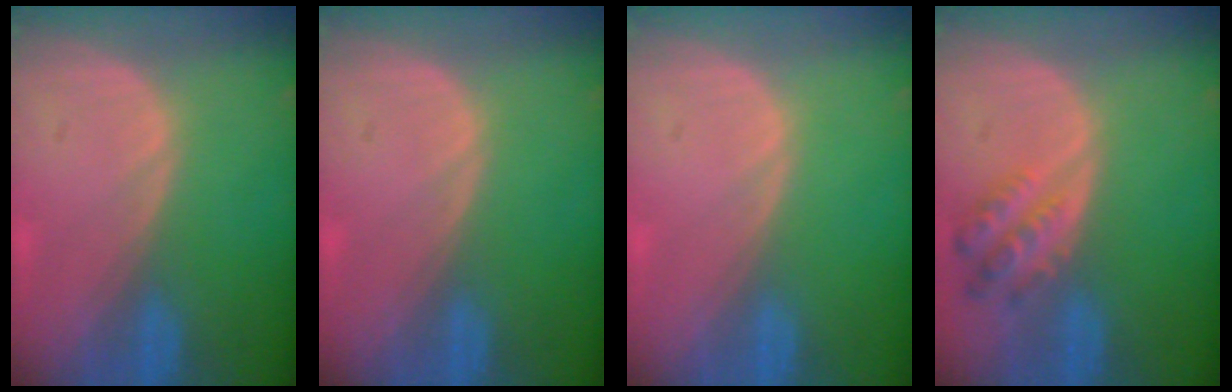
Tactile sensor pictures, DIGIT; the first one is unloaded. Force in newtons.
{"total": 0.0}
{"total": 0.0}
{"total": 4.9, "press": 4.9, "slide": 0.4}